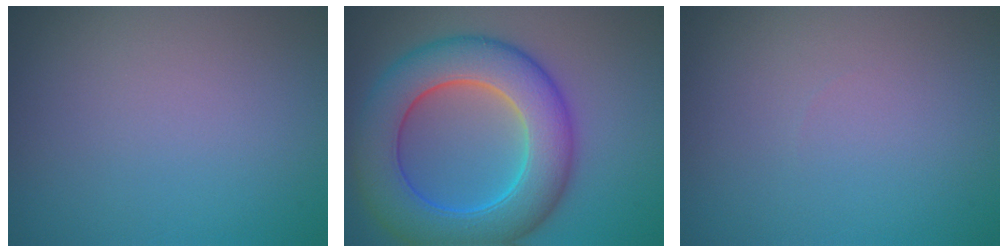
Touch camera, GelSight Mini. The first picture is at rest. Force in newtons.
{"total": 9.6, "press": 9.6, "slide": 0.2}
{"total": 0.0}